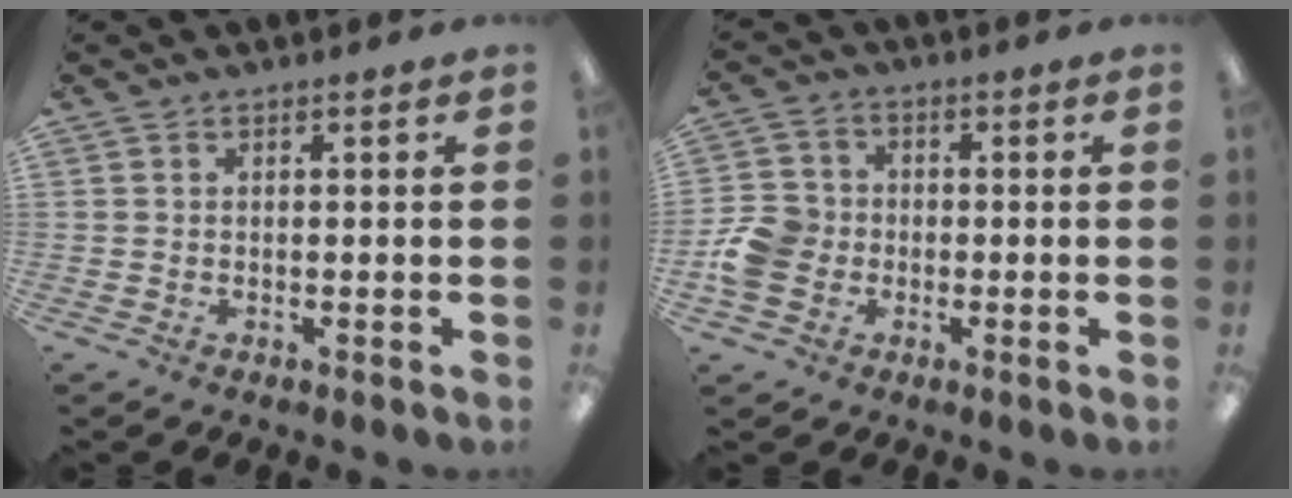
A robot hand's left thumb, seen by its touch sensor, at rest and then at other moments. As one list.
[{"total": 8.3, "force": [-1.8, 7.3, 3.7], "torque": [-0.078, 0.022, -0.030]}]